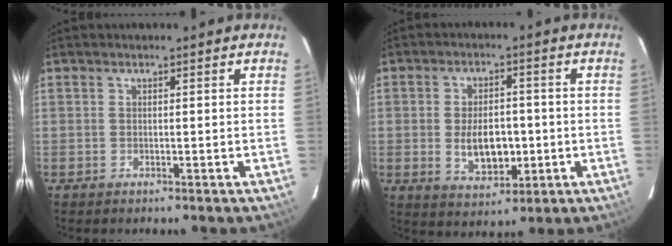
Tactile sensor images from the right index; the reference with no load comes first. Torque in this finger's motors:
{"motor_torque": [0.45, -0.12, 0.39, 0.05]}